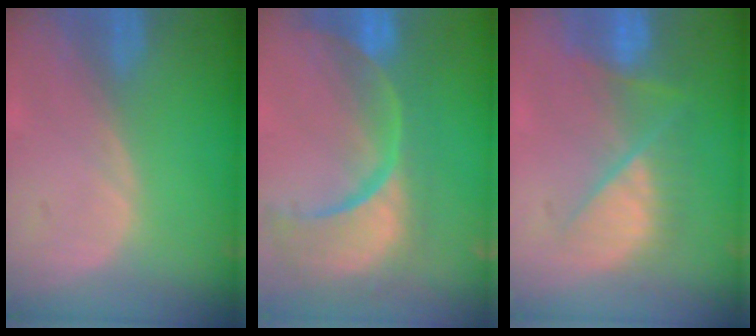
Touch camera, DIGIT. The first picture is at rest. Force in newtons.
{"total": 14.0, "press": 11.2, "slide": 8.4}
{"total": 8.0, "press": 7.6, "slide": 2.4}